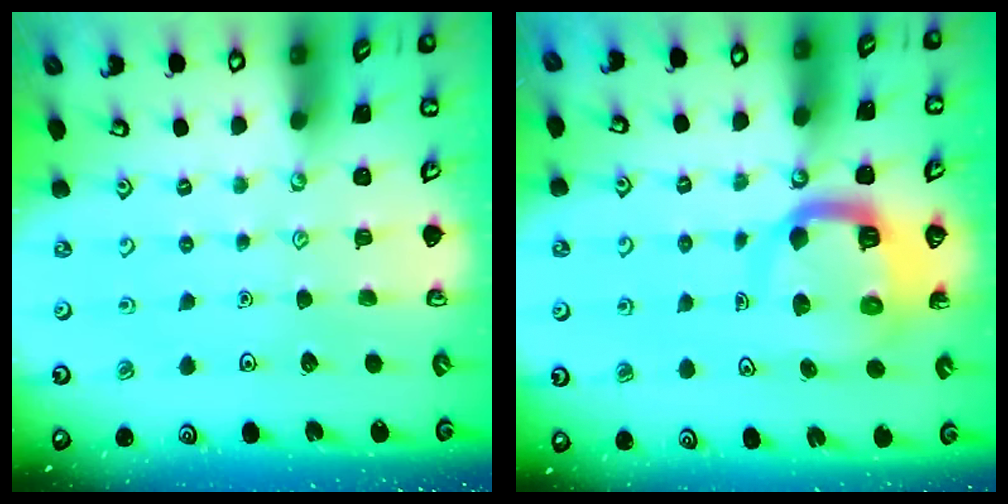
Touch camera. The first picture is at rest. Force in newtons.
{"total": 9.6, "press": 9.6, "slide": 1.2}